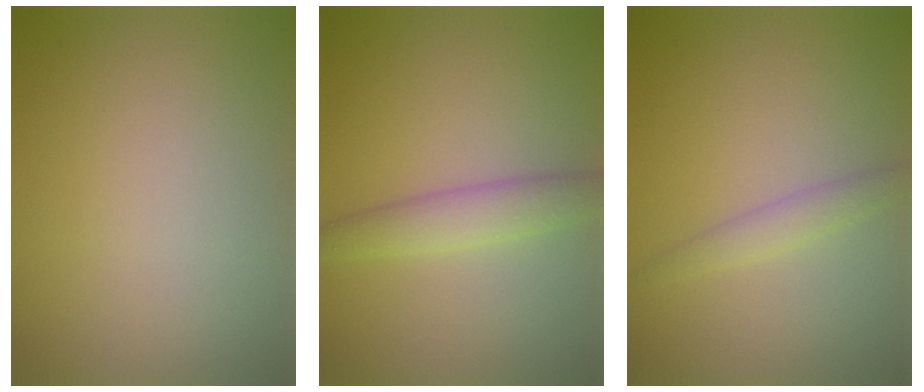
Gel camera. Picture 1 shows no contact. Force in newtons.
{"total": 2.7, "press": 2.7, "slide": 0.1}
{"total": 1.6, "press": 1.6, "slide": 0.0}